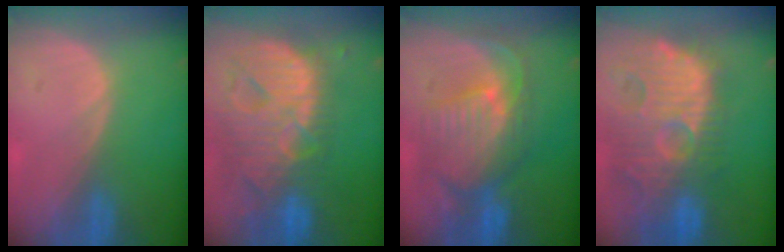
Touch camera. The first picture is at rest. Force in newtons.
{"total": 13.8, "press": 11.8, "slide": 7.1}
{"total": 10.5, "press": 9.3, "slide": 4.8}
{"total": 14.4, "press": 12.6, "slide": 7.0}